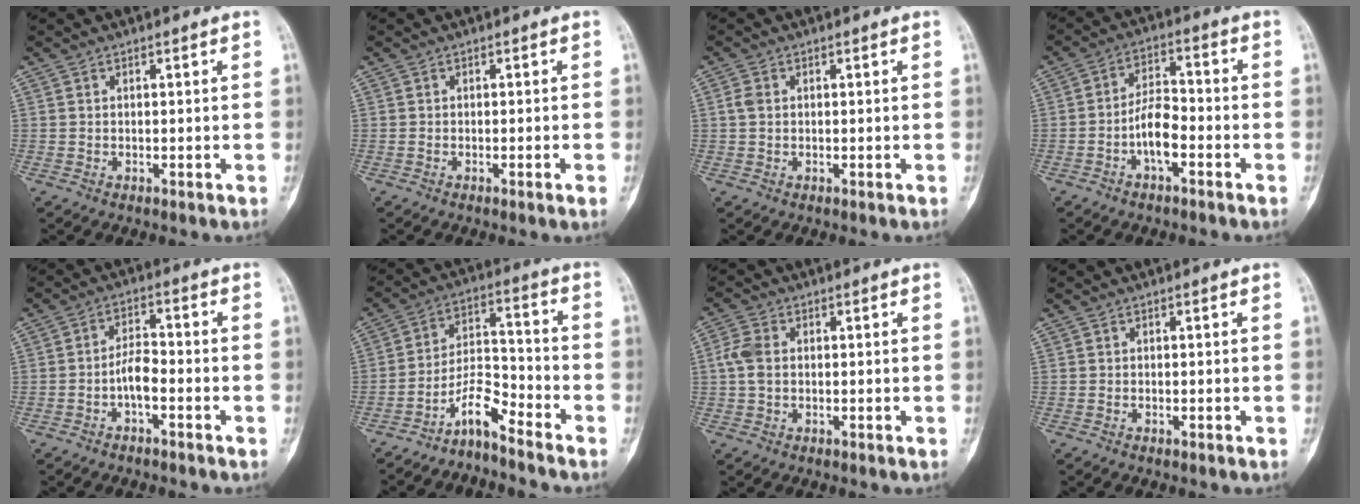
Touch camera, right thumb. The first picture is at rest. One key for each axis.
{"total": 1.4, "fx": -0.5, "fy": -0.1, "fz": 1.2, "tx": -0.022, "ty": 0.000, "tz": -0.007}
{"total": 1.7, "fx": 0.2, "fy": 1.3, "fz": 1.1, "tx": -0.027, "ty": 0.003, "tz": 0.002}
{"total": 6.9, "fx": -2.8, "fy": 3.1, "fz": 5.6, "tx": -0.093, "ty": 0.033, "tz": -0.054}
{"total": 4.5, "fx": -1.9, "fy": 1.8, "fz": 3.7, "tx": -0.062, "ty": 0.026, "tz": -0.038}
{"total": 7.3, "fx": -6.0, "fy": 1.5, "fz": 3.9, "tx": -0.070, "ty": 0.075, "tz": -0.116}
{"total": 4.2, "fx": 0.2, "fy": 2.8, "fz": 3.0, "tx": -0.078, "ty": 0.009, "tz": -0.003}
{"total": 0.0}